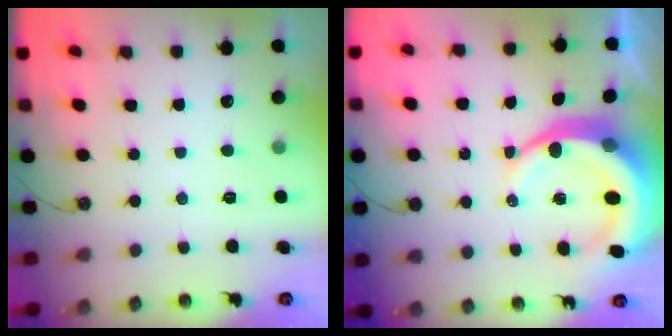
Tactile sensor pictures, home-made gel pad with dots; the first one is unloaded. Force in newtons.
{"total": 11.9, "press": 11.8, "slide": 1.6}